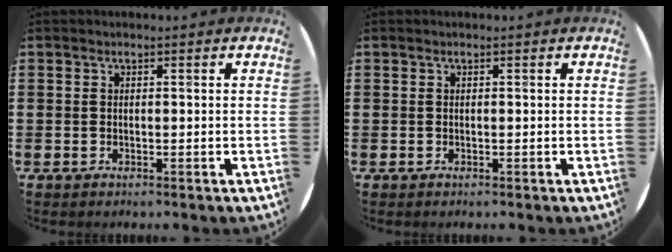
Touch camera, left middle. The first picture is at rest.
{"total": 0.0}